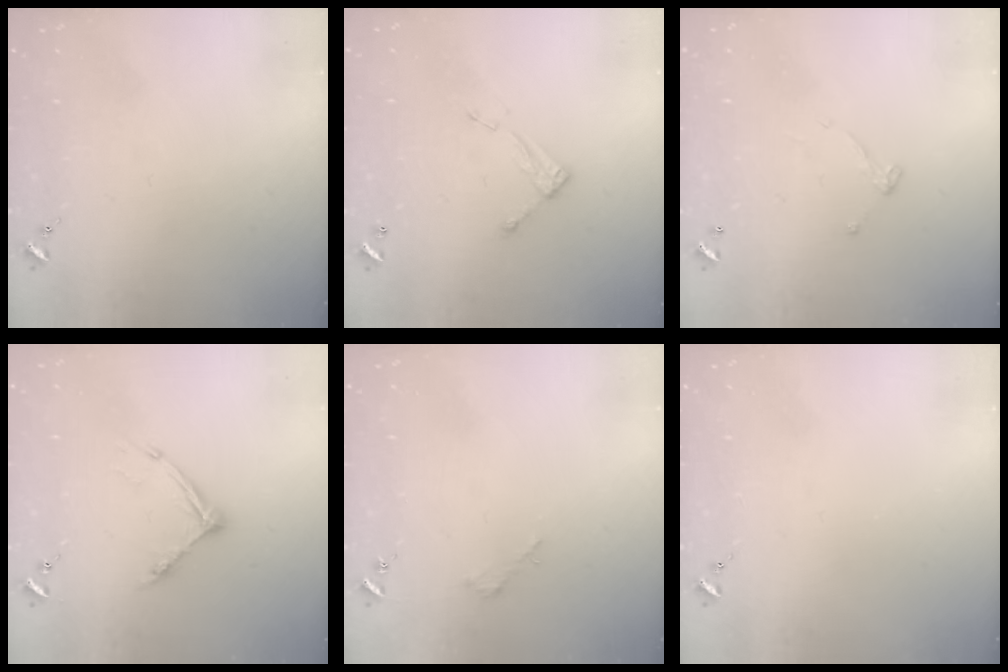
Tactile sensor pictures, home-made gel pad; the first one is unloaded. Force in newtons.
{"total": 4.7, "press": 4.6, "slide": 0.4}
{"total": 4.9, "press": 4.9, "slide": 0.1}
{"total": 10.0, "press": 9.9, "slide": 0.7}
{"total": 1.8, "press": 1.8, "slide": 0.2}
{"total": 0.0}